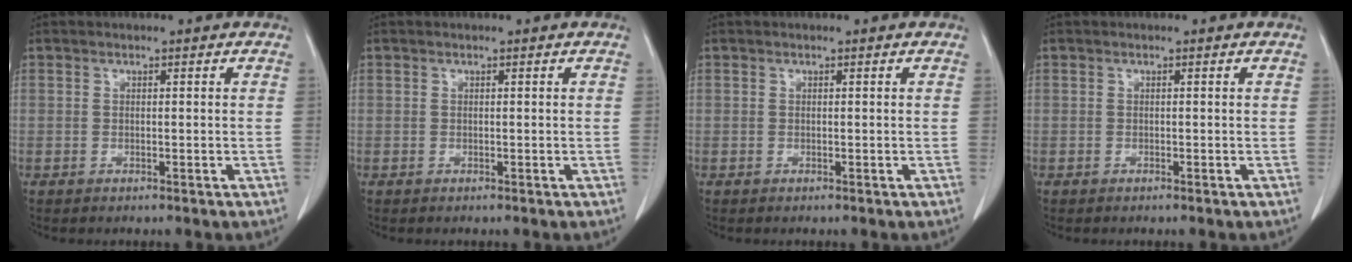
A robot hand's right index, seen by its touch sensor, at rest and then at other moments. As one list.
[{"total": 0.0}, {"total": 0.0}, {"total": 0.0}]